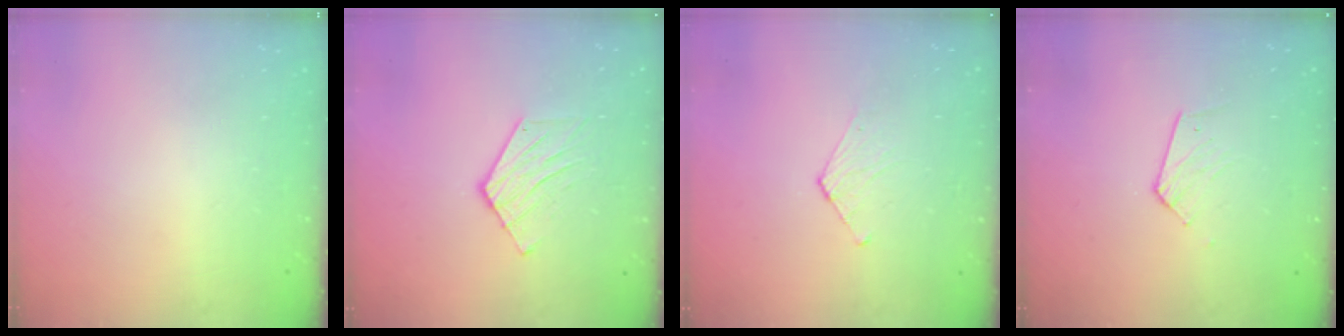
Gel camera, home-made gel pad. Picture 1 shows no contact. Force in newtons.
{"total": 8.2, "press": 8.2, "slide": 0.3}
{"total": 3.5, "press": 3.5, "slide": 0.3}
{"total": 4.9, "press": 4.8, "slide": 0.4}